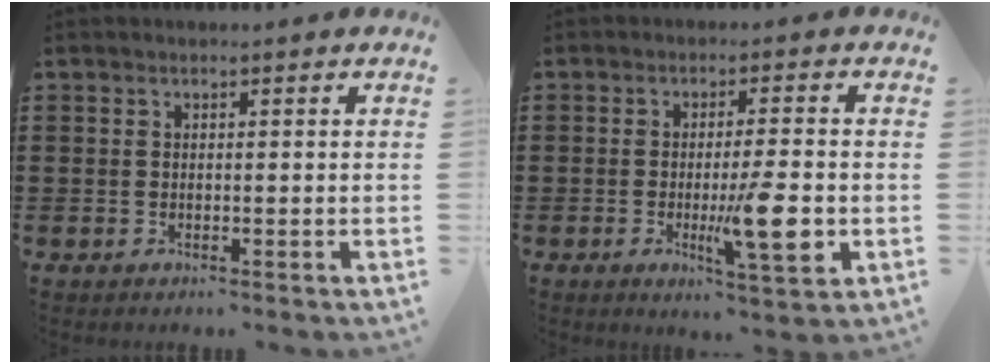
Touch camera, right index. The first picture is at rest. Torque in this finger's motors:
{"motor_torque": [1.65, -0.48, 0.86, 0.21]}